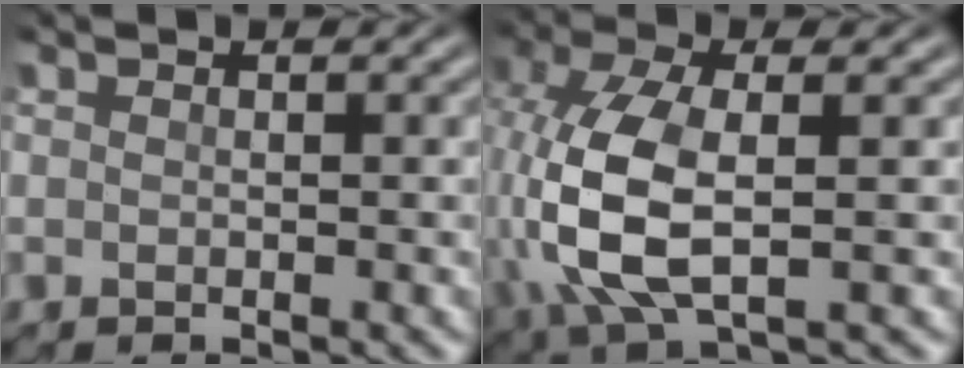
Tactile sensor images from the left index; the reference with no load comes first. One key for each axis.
{"total": 8.9, "fx": -0.7, "fy": 4.3, "fz": 7.7, "tx": -0.200, "ty": -0.002, "tz": -0.012}